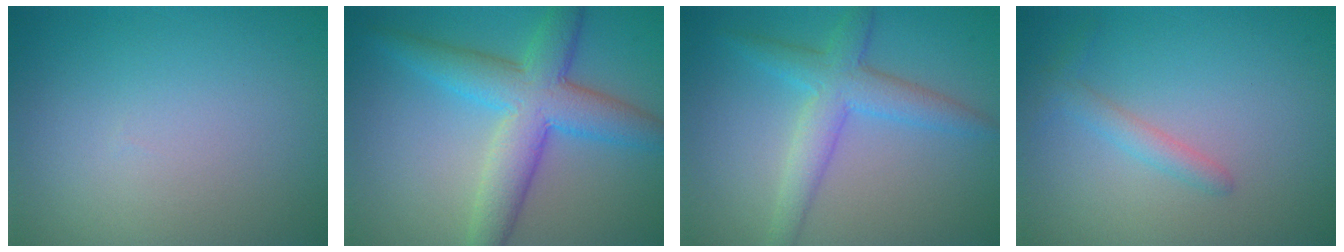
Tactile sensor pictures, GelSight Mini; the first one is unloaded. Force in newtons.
{"total": 6.7, "press": 6.7, "slide": 0.2}
{"total": 4.2, "press": 4.2, "slide": 0.1}
{"total": 1.5, "press": 1.5, "slide": 0.1}